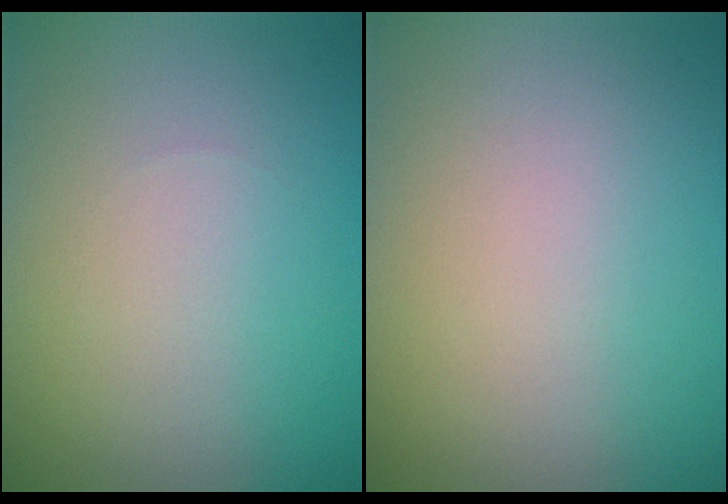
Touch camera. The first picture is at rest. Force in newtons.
{"total": 0.0}